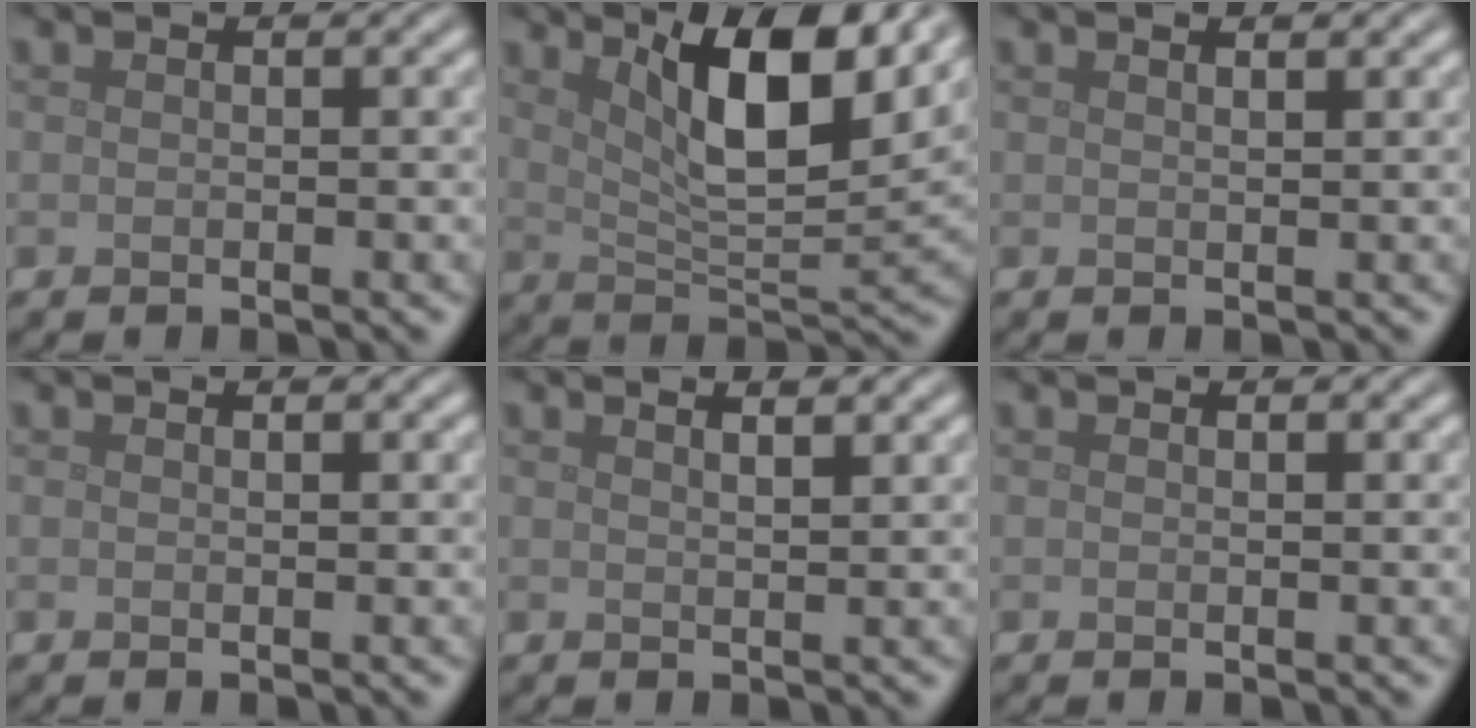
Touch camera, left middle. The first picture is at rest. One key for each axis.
{"total": 9.6, "fx": 4.7, "fy": 3.0, "fz": 7.8, "tx": -0.124, "ty": -0.004, "tz": 0.082}
{"total": 1.4, "fx": 0.9, "fy": 0.4, "fz": 0.9, "tx": -0.004, "ty": 0.000, "tz": 0.003}
{"total": 0.0}
{"total": 3.2, "fx": 2.1, "fy": 1.3, "fz": 2.1, "tx": -0.001, "ty": 0.017, "tz": -0.002}
{"total": 0.0}